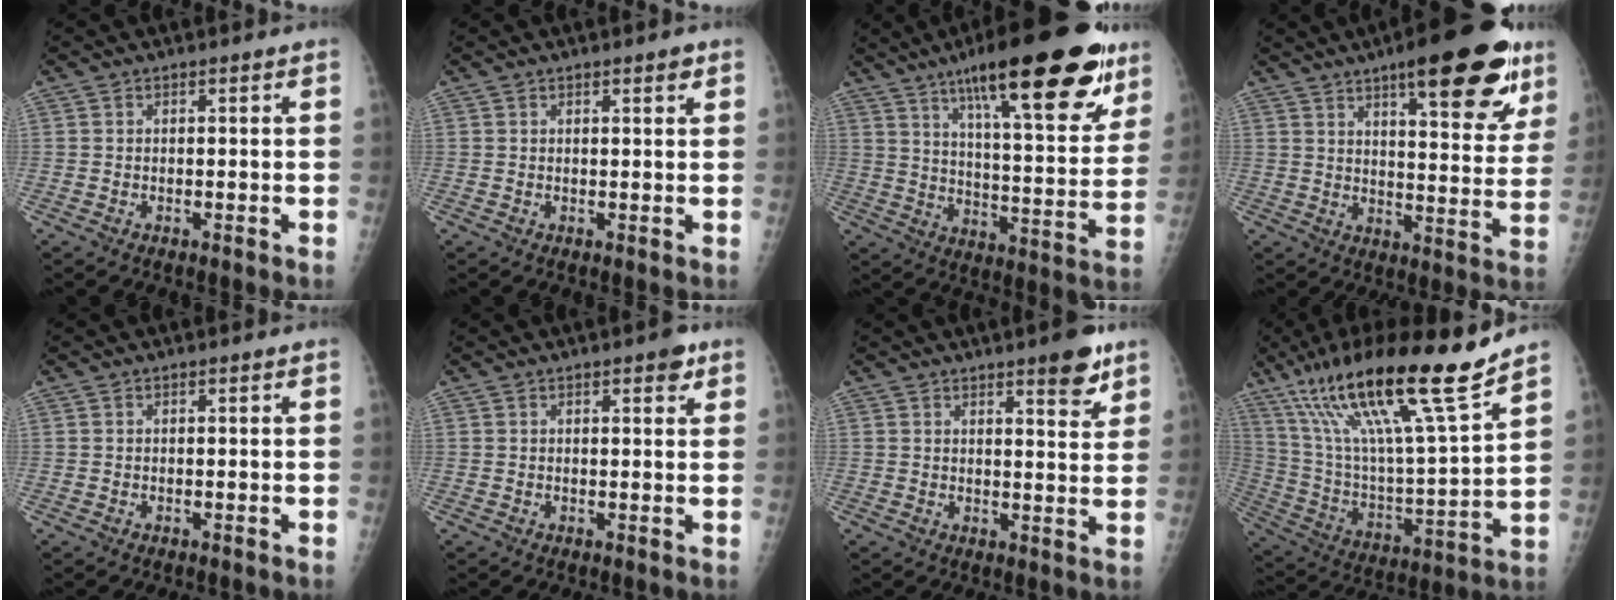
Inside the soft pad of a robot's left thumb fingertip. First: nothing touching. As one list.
[{"total": 1.5, "force": [1.0, 0.4, 1.1], "torque": [-0.011, -0.004, 0.013]}, {"total": 27.4, "force": [16.2, 7.5, 20.8], "torque": [-0.276, -0.041, 0.243]}, {"total": 21.7, "force": [12.5, 6.5, 16.4], "torque": [-0.189, -0.040, 0.173]}, {"total": 0.0}, {"total": 2.9, "force": [1.7, 1.1, 2.1], "torque": [-0.017, -0.004, 0.017]}, {"total": 6.7, "force": [4.4, 1.9, 4.8], "torque": [-0.048, -0.025, 0.055]}, {"total": 25.5, "force": [17.3, 2.9, 18.5], "torque": [-0.315, -0.057, 0.310]}]